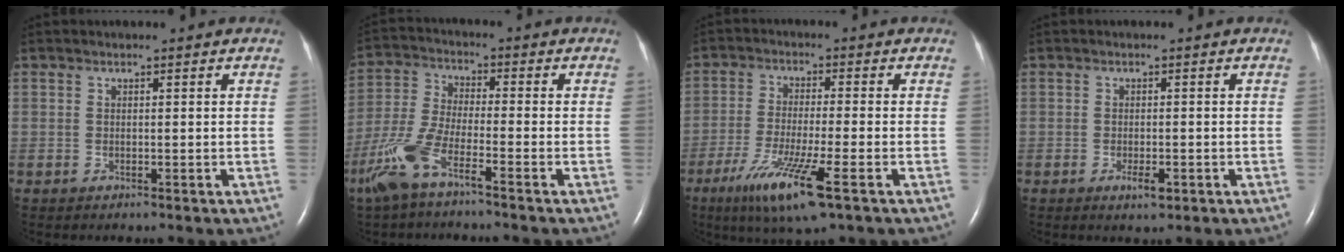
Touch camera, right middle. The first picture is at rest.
{"total": 8.8, "force": [-5.6, 1.2, 6.7], "torque": [-0.164, -0.010, -0.119]}
{"total": 10.7, "force": [-5.6, 0.5, 9.1], "torque": [-0.181, -0.033, -0.096]}
{"total": 2.3, "force": [-1.1, 0.7, 1.9], "torque": [-0.035, -0.001, -0.015]}